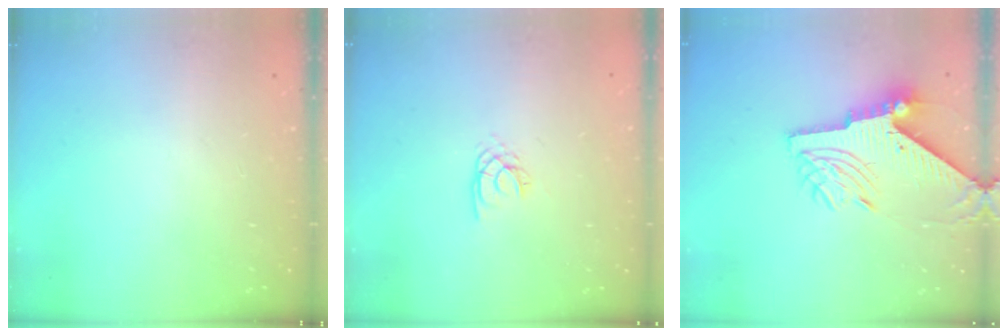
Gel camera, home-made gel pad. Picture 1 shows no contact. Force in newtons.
{"total": 2.0, "press": 1.9, "slide": 0.4}
{"total": 10.4, "press": 10.3, "slide": 1.4}